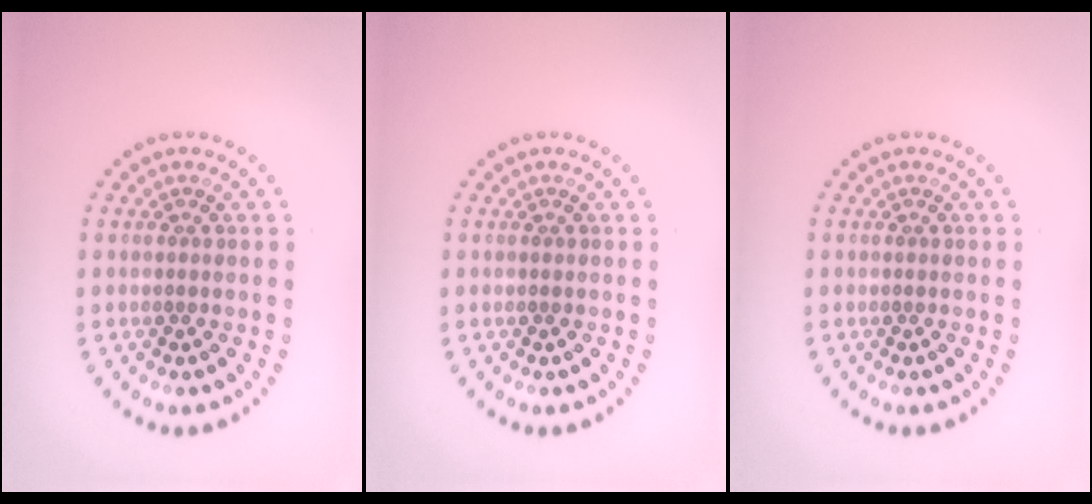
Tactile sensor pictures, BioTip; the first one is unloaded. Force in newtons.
{"total": 0.0}
{"total": 0.0}